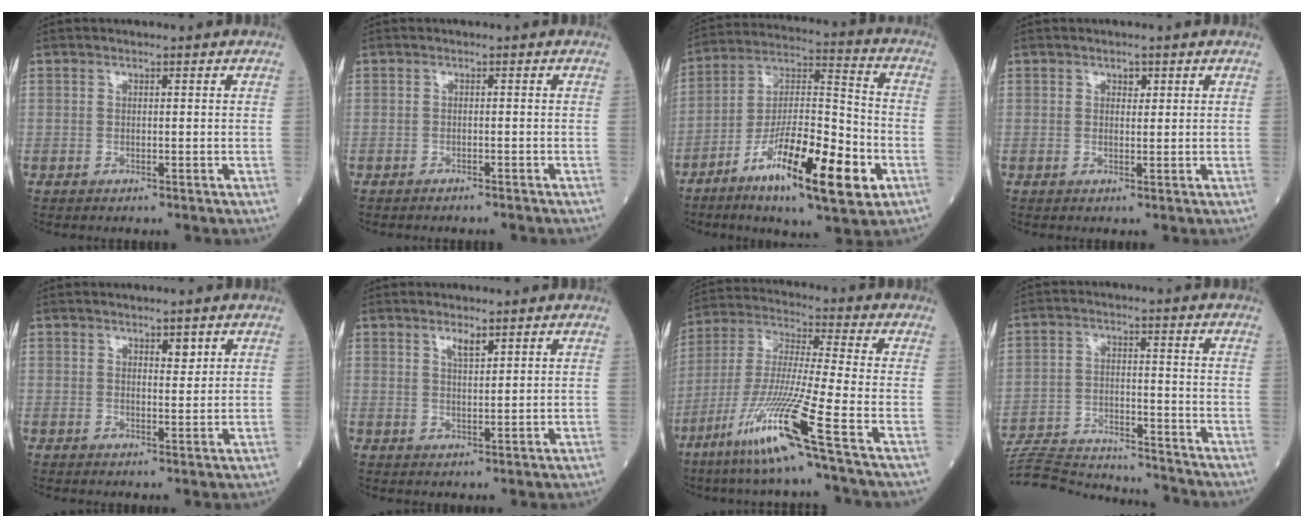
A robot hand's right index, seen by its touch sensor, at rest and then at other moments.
{"total": 2.3, "force": [-2.2, 0.0, 0.7], "torque": [-0.012, -0.001, -0.026]}
{"total": 18.2, "force": [-8.1, 3.5, 15.9], "torque": [-0.284, -0.010, -0.132]}
{"total": 1.1, "force": [0.6, 0.7, 0.6], "torque": [-0.004, -0.003, 0.007]}
{"total": 1.9, "force": [1.2, 0.7, 1.3], "torque": [-0.018, -0.003, 0.018]}
{"total": 2.3, "force": [1.6, 0.4, 1.5], "torque": [-0.030, -0.001, 0.031]}
{"total": 15.1, "force": [-8.3, -2.0, 12.4], "torque": [-0.260, -0.038, -0.161]}
{"total": 16.6, "force": [-16.2, 1.5, 3.3], "torque": [-0.067, 0.005, -0.244]}